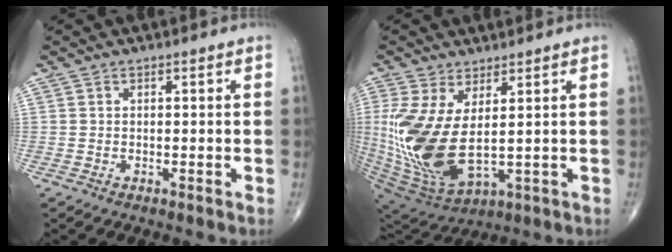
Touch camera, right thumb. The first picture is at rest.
{"total": 16.1, "force": [1.2, 7.4, 14.2], "torque": [-0.320, -0.028, 0.047]}